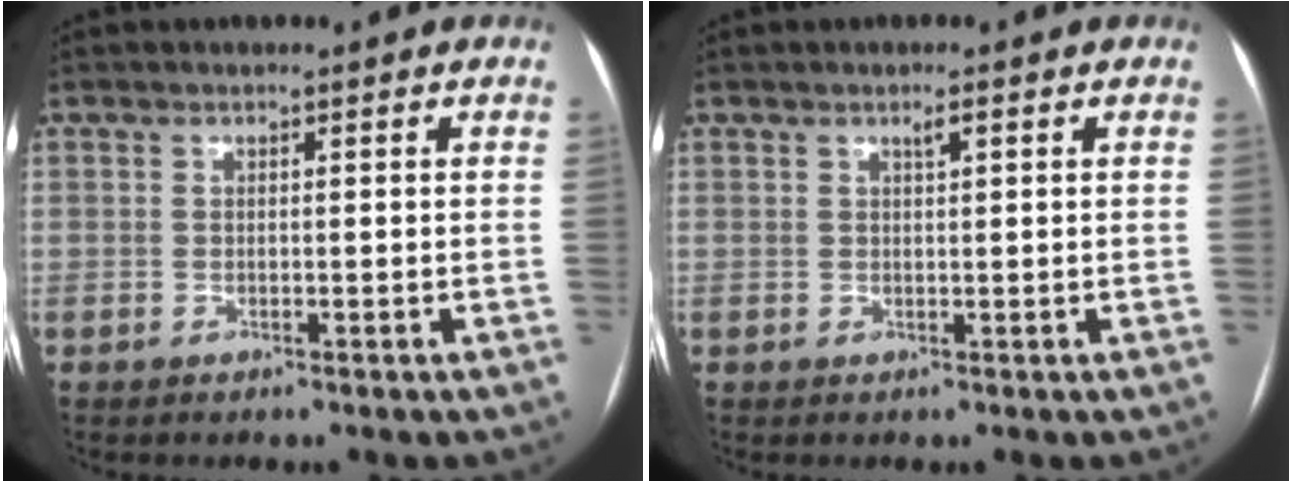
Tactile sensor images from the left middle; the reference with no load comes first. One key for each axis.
{"total": 1.2, "fx": 0.6, "fy": 0.1, "fz": 1.0, "tx": -0.019, "ty": 0.002, "tz": 0.010}